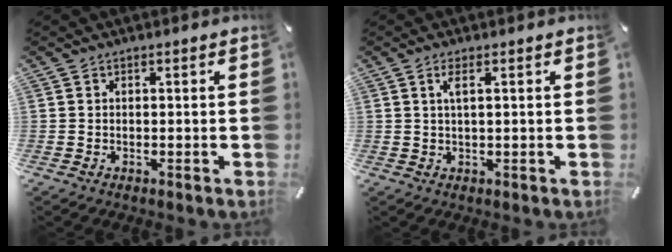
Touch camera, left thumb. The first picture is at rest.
{"total": 2.7, "force": [0.9, 0.5, 2.5], "torque": [-0.053, 0.003, 0.013]}